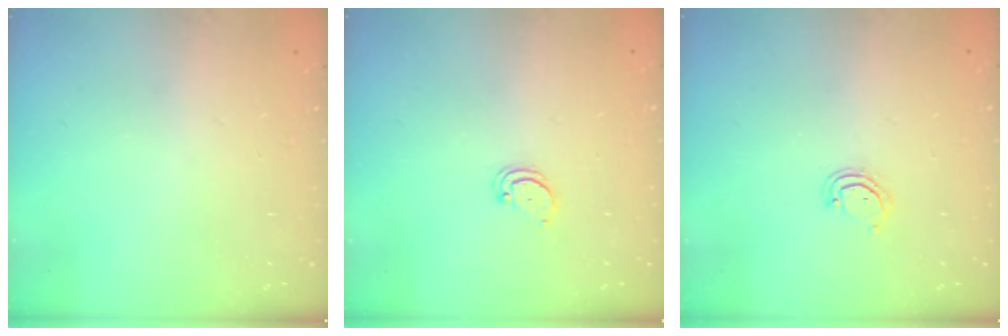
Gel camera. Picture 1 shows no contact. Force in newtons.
{"total": 2.5, "press": 2.5, "slide": 0.3}
{"total": 4.0, "press": 4.0, "slide": 0.3}